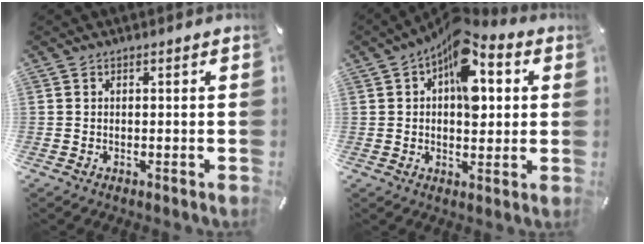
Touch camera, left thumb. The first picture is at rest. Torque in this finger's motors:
{"motor_torque": [1.91, 3.09, 1.51, -1.26, 0.48]}